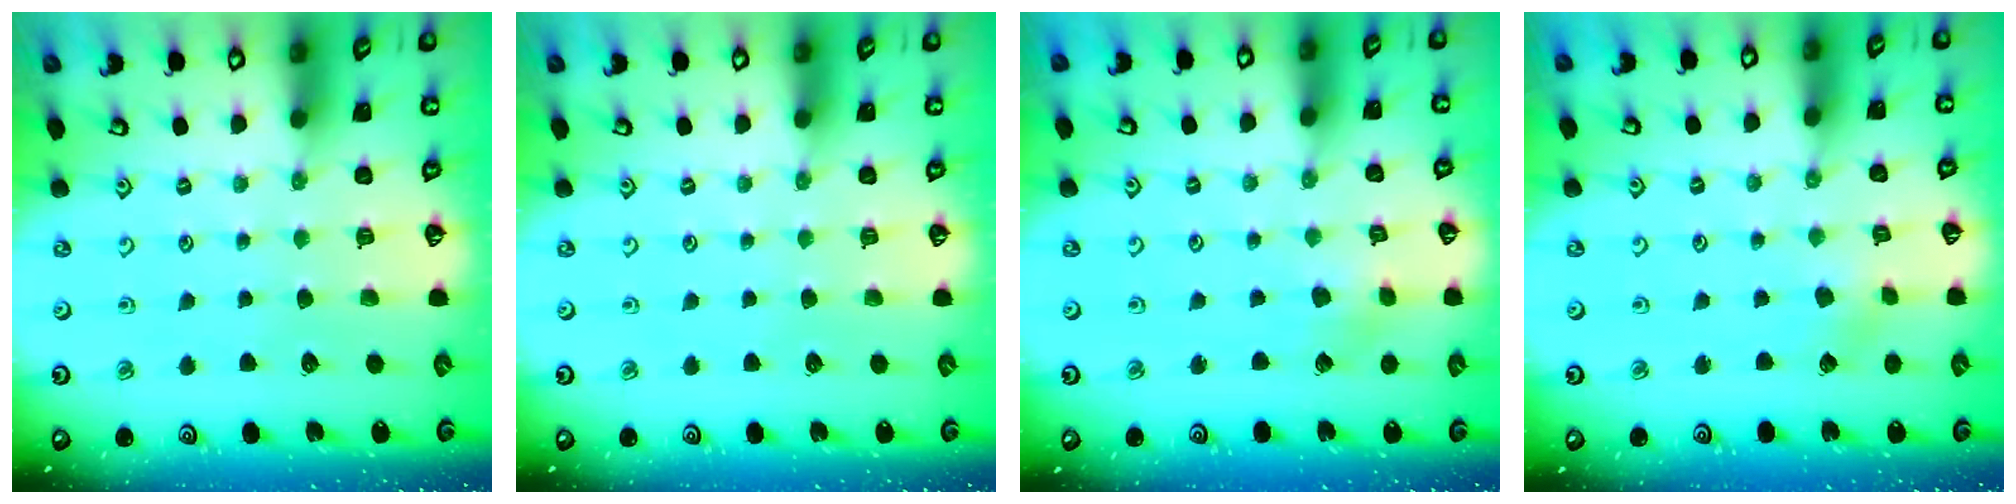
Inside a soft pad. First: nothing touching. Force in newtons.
{"total": 0.0}
{"total": 2.6, "press": 2.5, "slide": 0.4}
{"total": 1.8, "press": 1.7, "slide": 0.6}